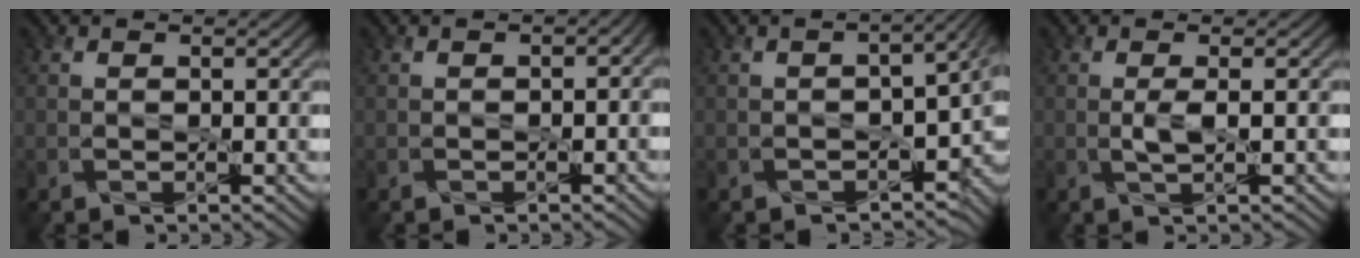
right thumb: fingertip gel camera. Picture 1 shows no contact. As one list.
[{"total": 1.4, "force": [-0.3, 1.0, 0.9], "torque": [-0.012, -0.008, -0.002]}, {"total": 7.7, "force": [-2.8, 4.3, 5.8], "torque": [-0.074, -0.038, -0.026]}, {"total": 1.7, "force": [0.1, 0.2, 1.7], "torque": [-0.038, 0.002, 0.001]}]